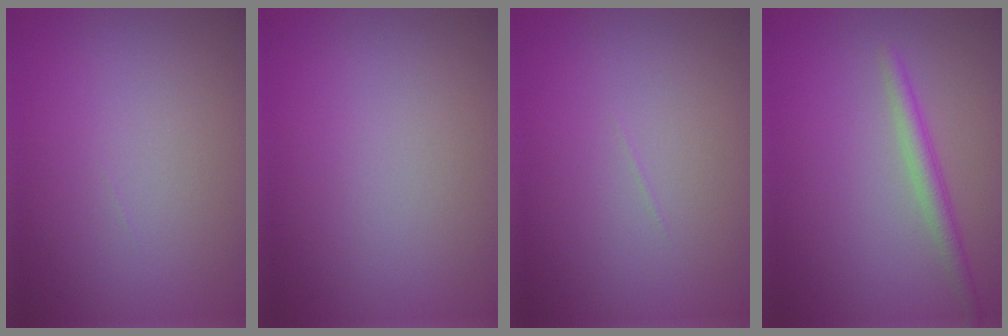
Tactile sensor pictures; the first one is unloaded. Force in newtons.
{"total": 0.0}
{"total": 0.0}
{"total": 2.1, "press": 2.1, "slide": 0.1}